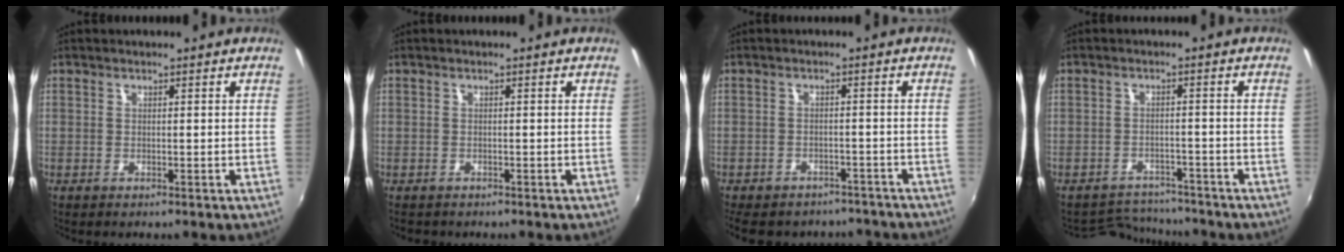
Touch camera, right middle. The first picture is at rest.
{"total": 1.1, "force": [-0.9, 0.8, 0.0], "torque": [-0.004, -0.002, -0.014]}
{"total": 13.5, "force": [-11.2, 6.0, 4.6], "torque": [-0.110, -0.005, -0.143]}
{"total": 6.7, "force": [-6.5, 1.8, -0.1], "torque": [-0.013, 0.008, -0.100]}